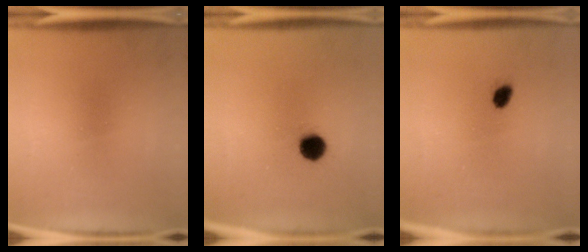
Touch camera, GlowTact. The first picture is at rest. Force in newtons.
{"total": 5.9}
{"total": 2.0}